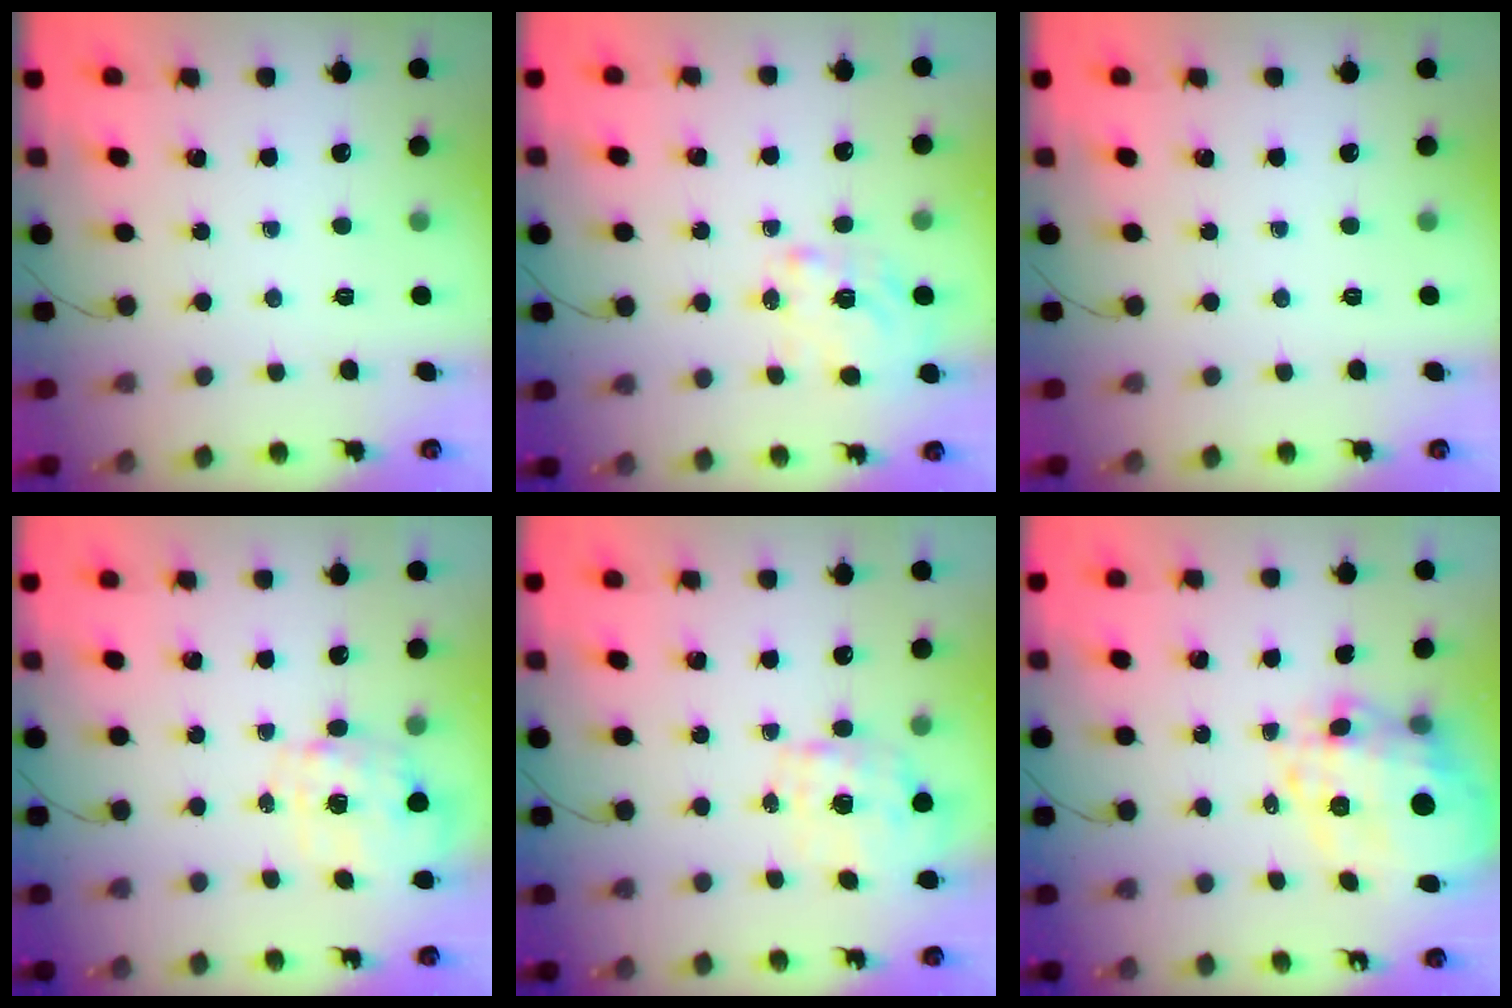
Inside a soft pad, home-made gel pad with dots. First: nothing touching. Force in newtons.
{"total": 2.4, "press": 2.4, "slide": 0.3}
{"total": 0.0}
{"total": 2.9, "press": 2.7, "slide": 0.9}
{"total": 1.8, "press": 1.7, "slide": 0.6}
{"total": 12.8, "press": 12.1, "slide": 4.1}